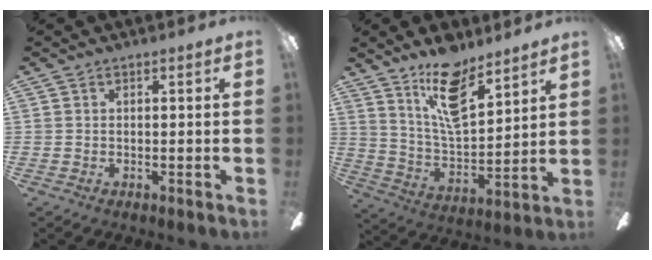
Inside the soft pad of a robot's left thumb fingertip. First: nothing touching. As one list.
[{"total": 16.7, "force": [10.9, 6.7, 10.7], "torque": [-0.190, -0.044, 0.190]}]